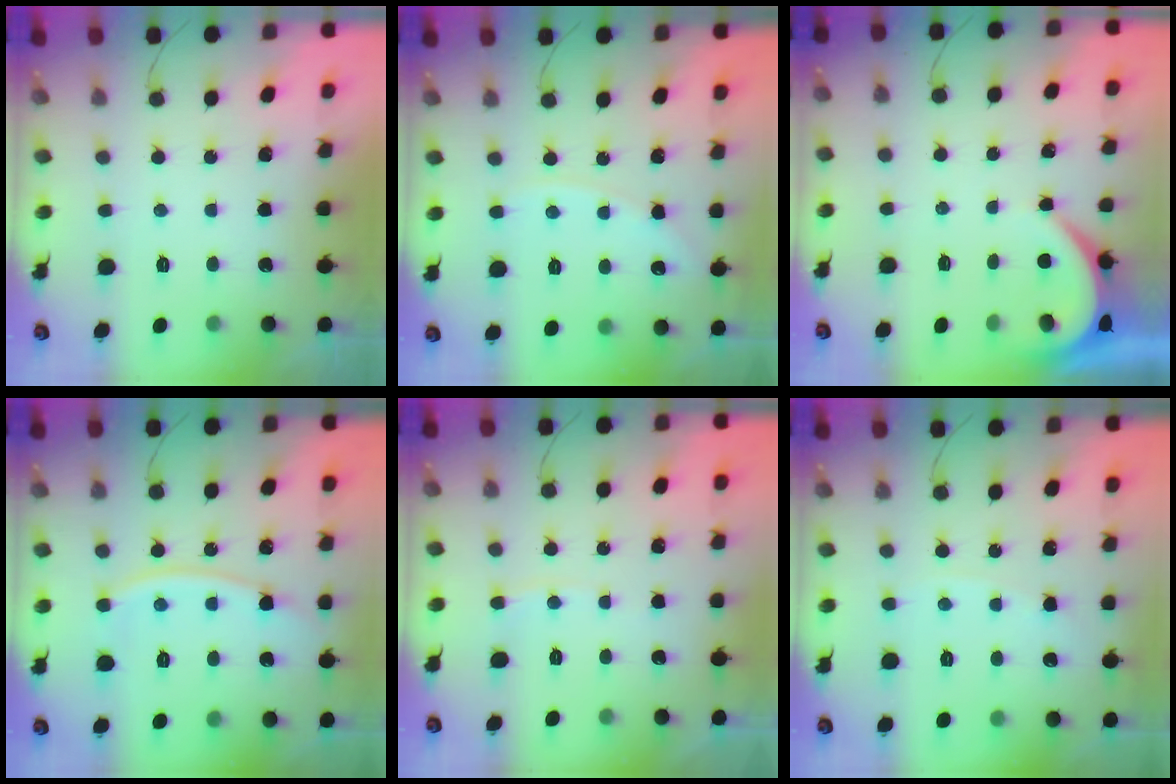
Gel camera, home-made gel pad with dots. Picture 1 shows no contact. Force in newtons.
{"total": 6.0, "press": 6.0, "slide": 0.9}
{"total": 3.9, "press": 3.9, "slide": 0.6}
{"total": 10.9, "press": 10.8, "slide": 1.1}
{"total": 3.2, "press": 3.2, "slide": 0.4}
{"total": 3.2, "press": 3.1, "slide": 0.4}